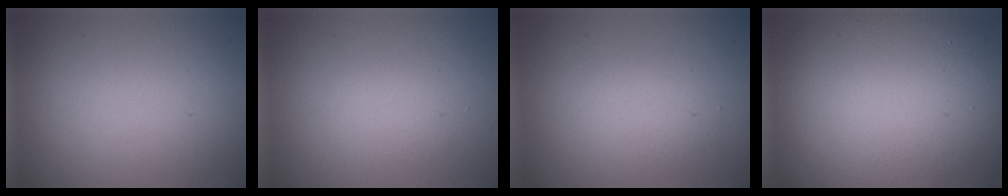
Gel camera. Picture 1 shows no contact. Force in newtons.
{"total": 1.3, "press": 1.3, "slide": 0.0}
{"total": 2.2, "press": 2.2, "slide": 0.1}
{"total": 16.2, "press": 16.1, "slide": 1.0}